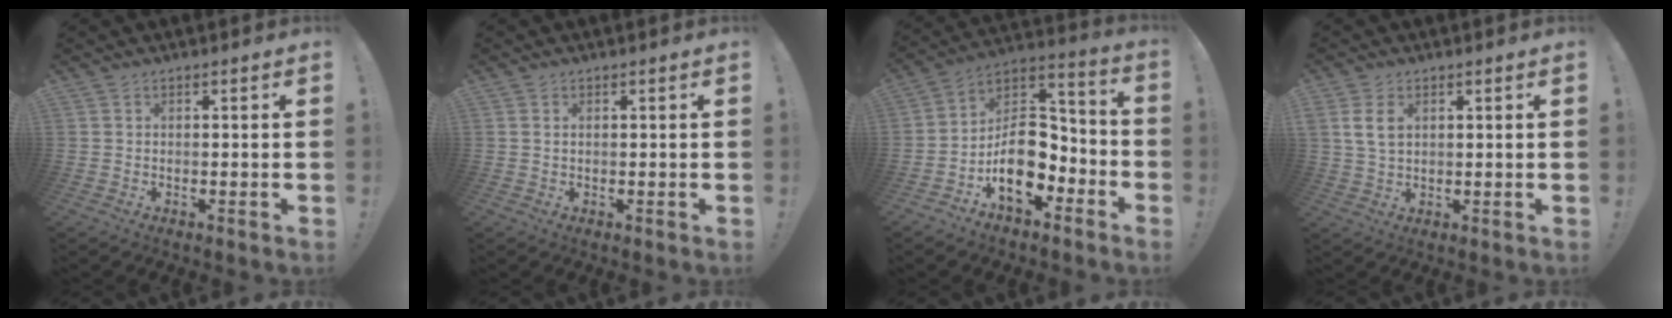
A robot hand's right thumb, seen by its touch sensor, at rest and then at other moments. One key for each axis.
{"total": 0.5, "fx": 0.3, "fy": 0.3, "fz": 0.3, "tx": 0.002, "ty": -0.002, "tz": 0.004}
{"total": 15.6, "fx": -5.7, "fy": 10.6, "fz": 9.9, "tx": -0.165, "ty": 0.031, "tz": -0.085}
{"total": 5.8, "fx": 2.0, "fy": 3.6, "fz": 4.1, "tx": -0.073, "ty": -0.001, "tz": 0.037}